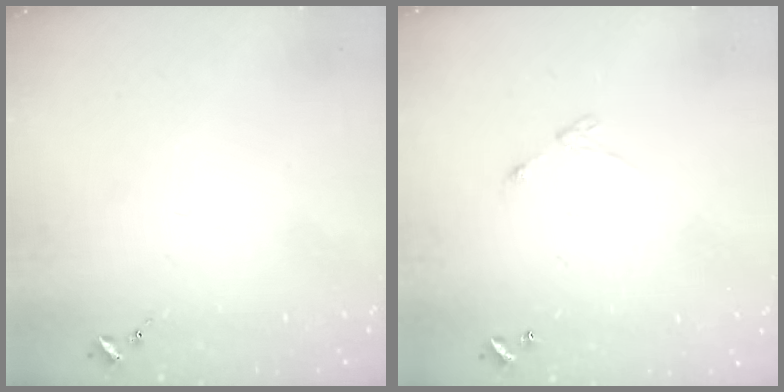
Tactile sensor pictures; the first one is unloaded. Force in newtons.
{"total": 5.4, "press": 5.4, "slide": 0.4}